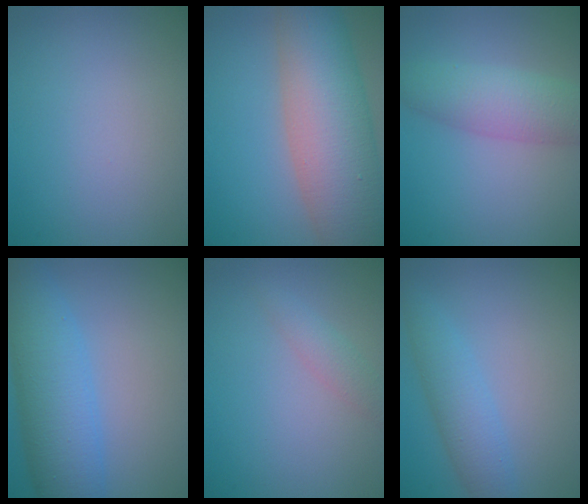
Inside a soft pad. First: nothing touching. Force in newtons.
{"total": 11.8, "press": 11.8, "slide": 0.6}
{"total": 4.6, "press": 4.6, "slide": 0.1}
{"total": 7.5, "press": 7.5, "slide": 0.2}
{"total": 1.6, "press": 1.6, "slide": 0.1}
{"total": 3.2, "press": 3.2, "slide": 0.1}